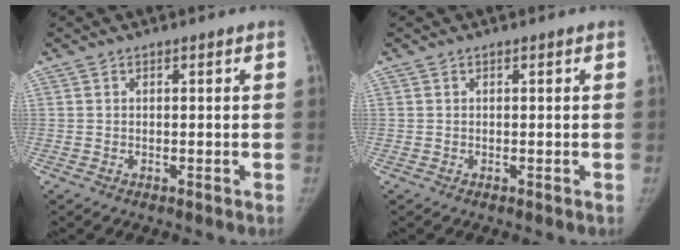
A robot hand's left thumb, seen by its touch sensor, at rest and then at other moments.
{"total": 0.0}